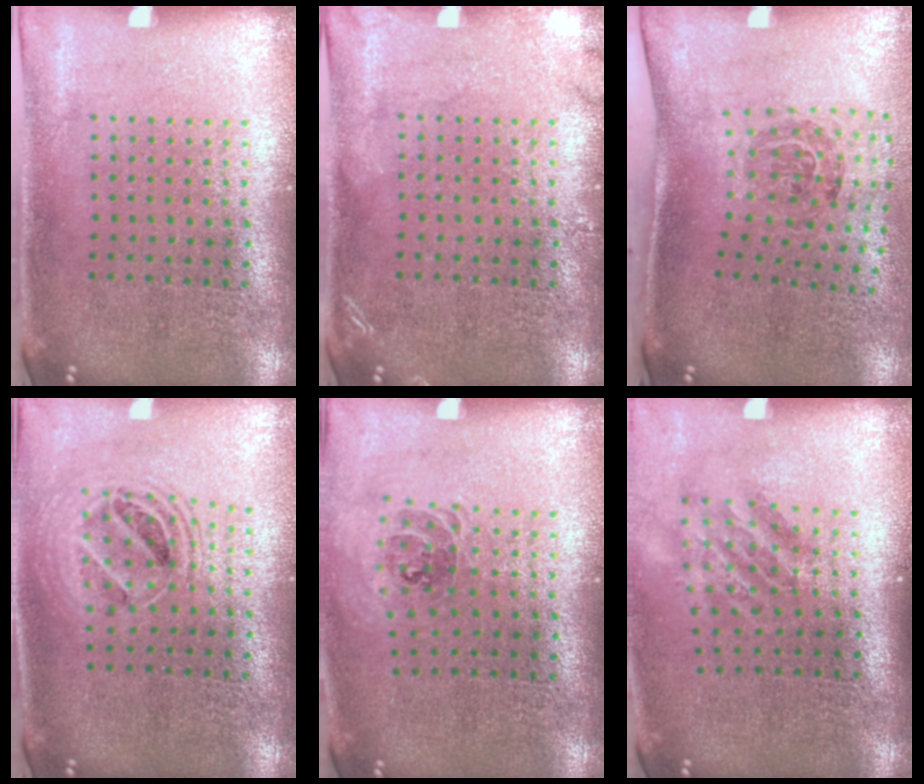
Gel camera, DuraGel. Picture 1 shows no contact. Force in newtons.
{"total": 1.5, "press": 1.5, "slide": 0.2}
{"total": 1.7, "press": 1.1, "slide": 1.2}
{"total": 1.7, "press": 1.5, "slide": 0.8}
{"total": 0.9, "press": 0.8, "slide": 0.3}
{"total": 1.7, "press": 1.2, "slide": 1.2}